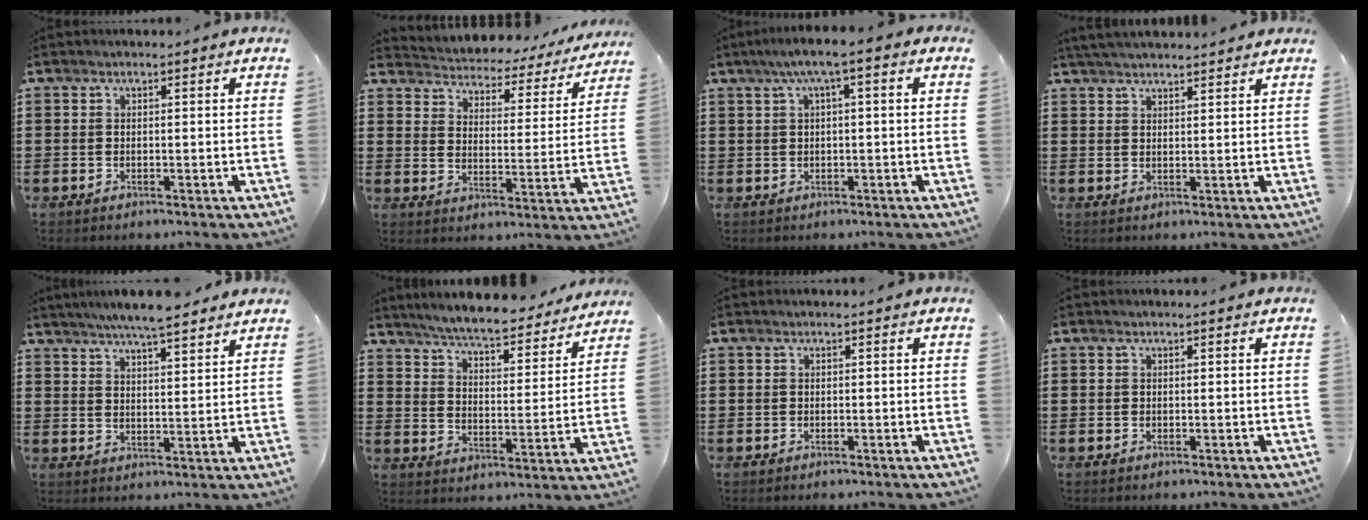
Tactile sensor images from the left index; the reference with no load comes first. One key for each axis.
{"total": 2.9, "fx": 2.9, "fy": 0.6, "fz": 0.0, "tx": -0.023, "ty": -0.029, "tz": 0.040}
{"total": 3.5, "fx": 0.5, "fy": 0.3, "fz": 3.4, "tx": -0.065, "ty": 0.004, "tz": 0.005}
{"total": 3.3, "fx": 3.2, "fy": 0.0, "fz": 0.7, "tx": -0.023, "ty": -0.004, "tz": 0.061}
{"total": 5.4, "fx": 5.0, "fy": 0.0, "fz": 1.9, "tx": -0.053, "ty": -0.013, "tz": 0.089}
{"total": 6.2, "fx": 5.9, "fy": -0.2, "fz": 1.8, "tx": -0.062, "ty": -0.043, "tz": 0.100}
{"total": 0.0}
{"total": 0.0}